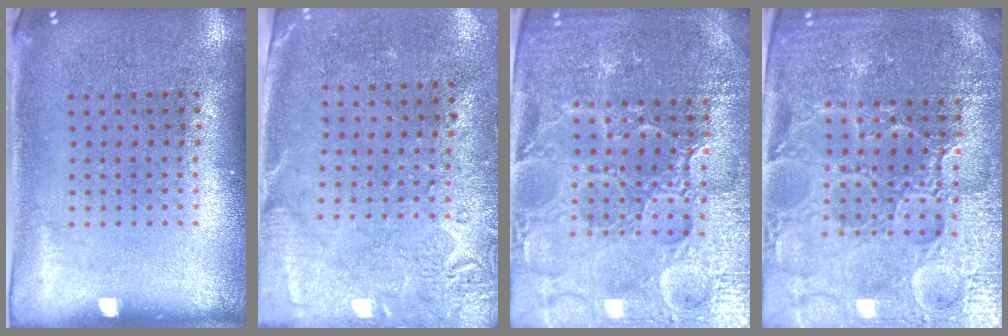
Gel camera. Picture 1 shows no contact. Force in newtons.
{"total": 2.7, "press": 2.3, "slide": 1.5}
{"total": 5.1, "press": 4.8, "slide": 1.8}
{"total": 5.1, "press": 4.8, "slide": 1.8}